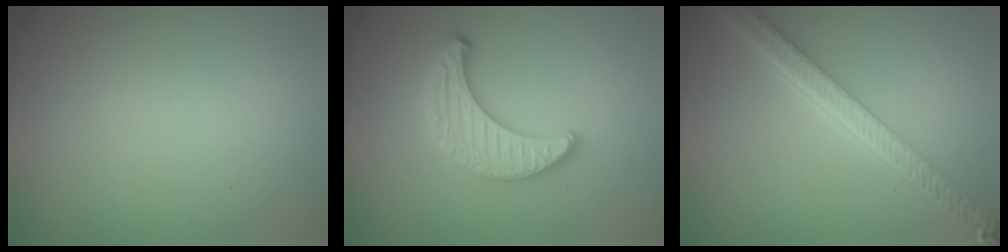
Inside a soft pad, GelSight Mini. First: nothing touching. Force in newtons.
{"total": 3.2, "press": 3.1, "slide": 0.8}
{"total": 5.2, "press": 4.1, "slide": 3.3}